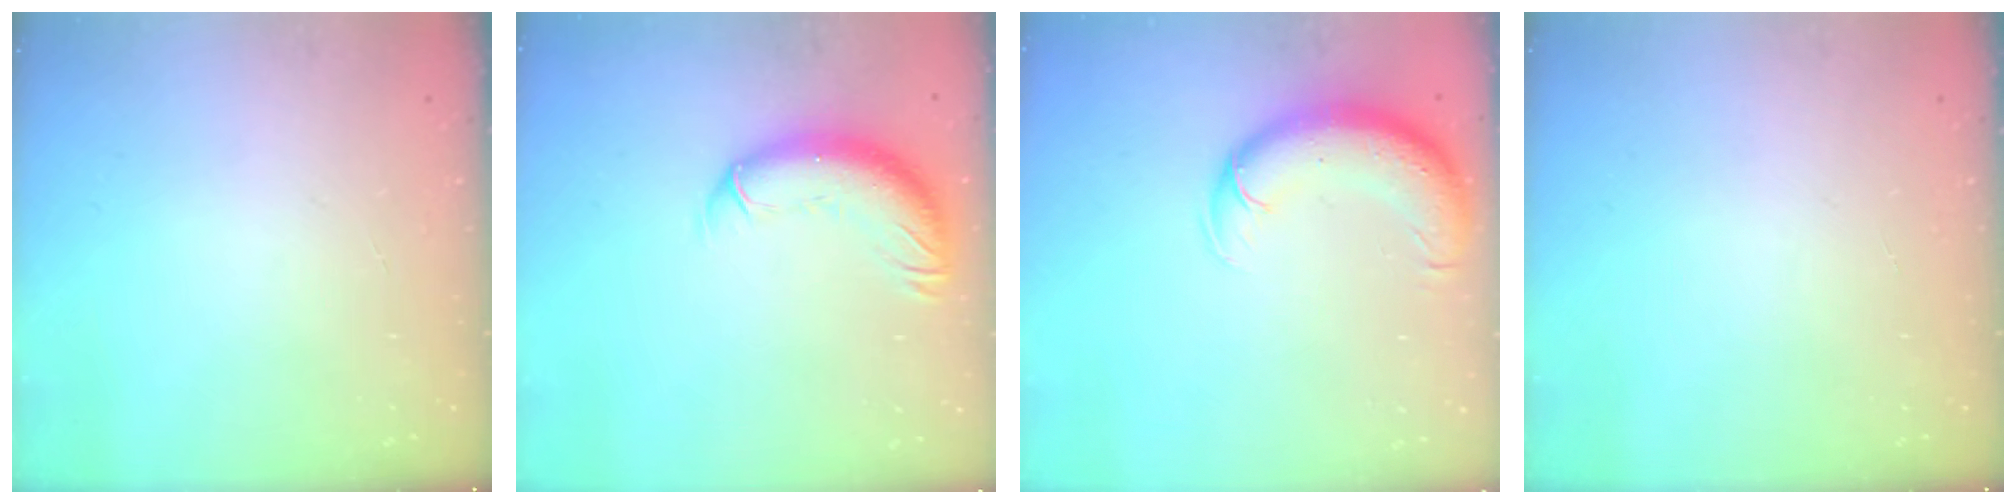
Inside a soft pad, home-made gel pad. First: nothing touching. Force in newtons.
{"total": 11.7, "press": 11.4, "slide": 2.8}
{"total": 11.0, "press": 10.6, "slide": 2.8}
{"total": 0.0}